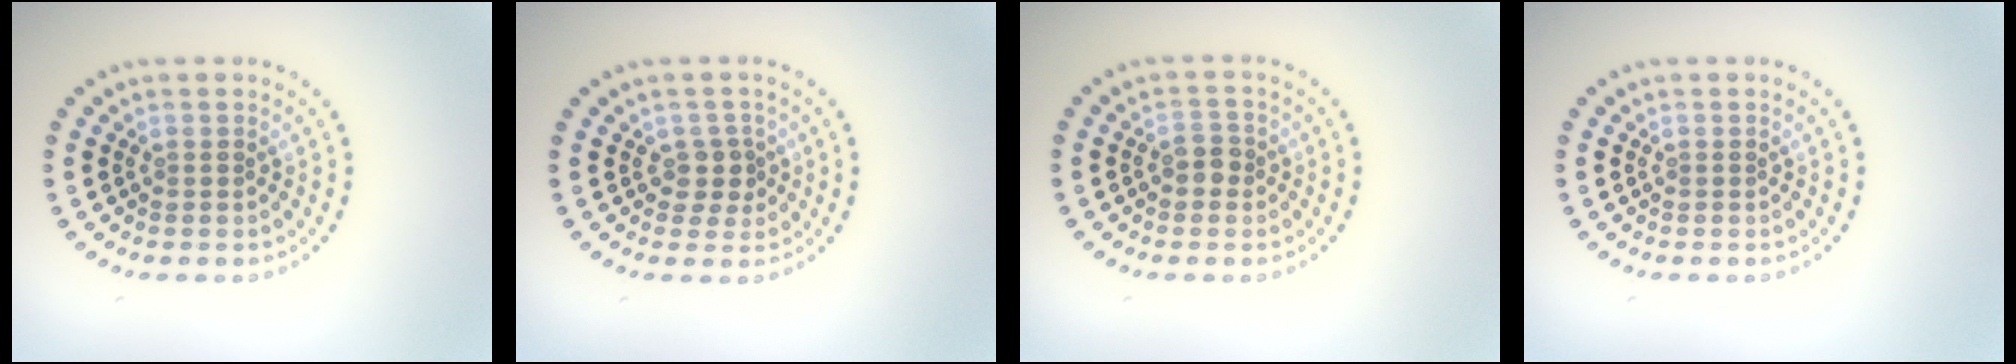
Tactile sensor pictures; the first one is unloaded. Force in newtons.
{"total": 1.9, "press": 1.6, "slide": 1.2}
{"total": 1.6, "press": 1.5, "slide": 0.5}
{"total": 0.0}